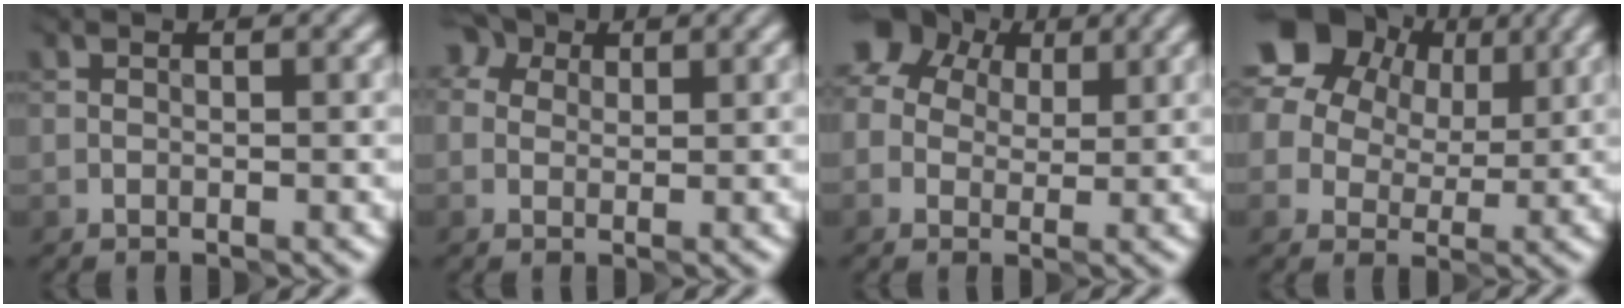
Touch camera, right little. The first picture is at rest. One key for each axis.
{"total": 3.2, "fx": 1.4, "fy": 2.4, "fz": 1.6, "tx": -0.013, "ty": 0.018, "tz": -0.004}
{"total": 7.2, "fx": 2.7, "fy": 5.5, "fz": 3.7, "tx": -0.061, "ty": 0.034, "tz": 0.016}
{"total": 10.6, "fx": 5.3, "fy": 7.9, "fz": 4.7, "tx": -0.084, "ty": 0.043, "tz": 0.073}